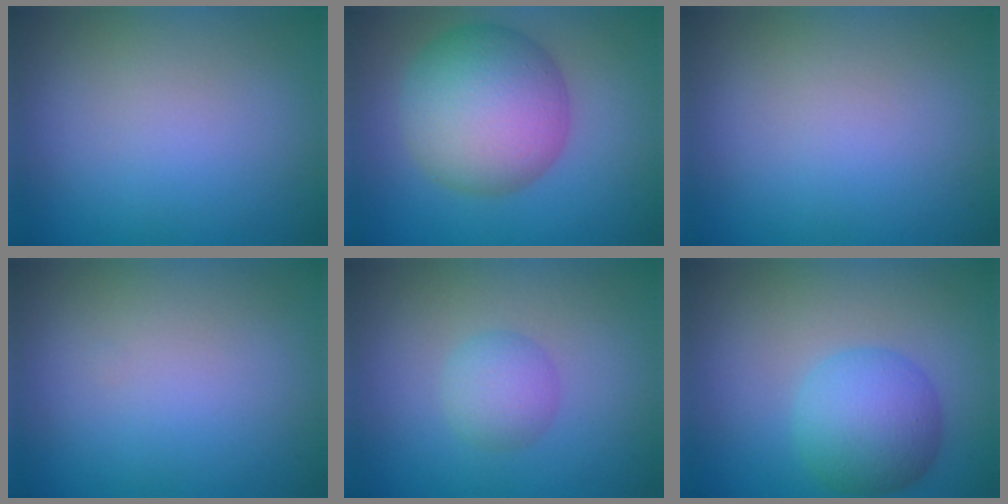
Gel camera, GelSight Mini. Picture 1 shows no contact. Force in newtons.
{"total": 9.7, "press": 9.7, "slide": 0.4}
{"total": 0.0}
{"total": 0.0}
{"total": 2.4, "press": 2.4, "slide": 0.1}
{"total": 5.2, "press": 5.2, "slide": 0.1}